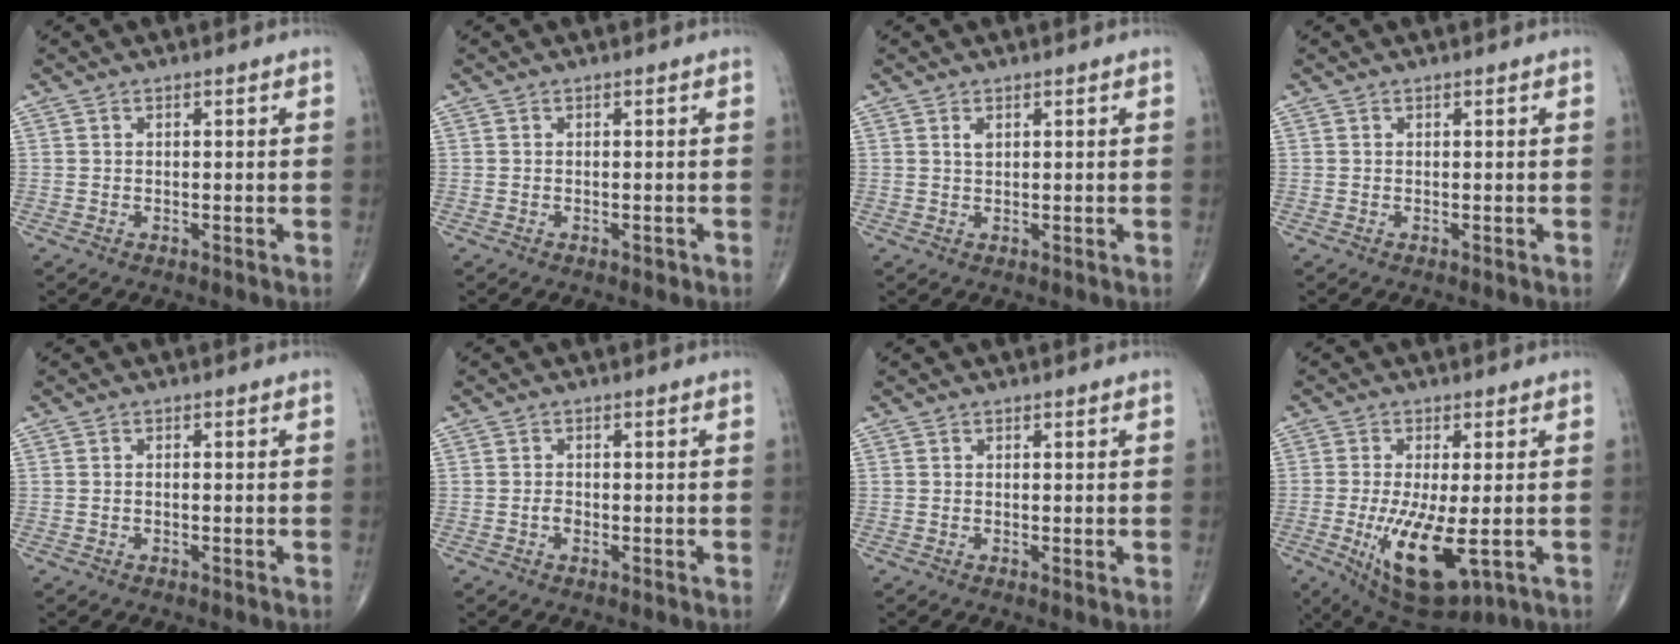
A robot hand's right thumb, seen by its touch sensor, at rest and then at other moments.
{"total": 0.6, "force": [-0.4, 0.3, 0.3], "torque": [-0.006, 0.000, -0.005]}
{"total": 1.2, "force": [0.5, 0.6, 0.8], "torque": [-0.015, 0.001, 0.011]}
{"total": 0.0}
{"total": 0.6, "force": [-0.2, 0.4, 0.5], "torque": [-0.011, 0.003, -0.005]}
{"total": 1.3, "force": [-0.5, 0.9, 0.9], "torque": [-0.012, 0.003, -0.011]}
{"total": 0.5, "force": [0.0, 0.1, 0.5], "torque": [-0.016, -0.004, -0.003]}
{"total": 13.0, "force": [-3.1, 4.5, 11.8], "torque": [-0.216, -0.025, -0.036]}